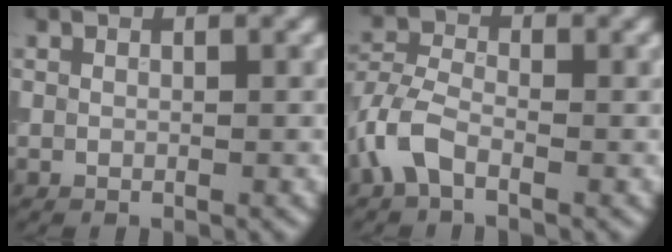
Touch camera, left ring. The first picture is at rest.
{"total": 3.6, "force": [-1.8, 1.9, 2.4], "torque": [-0.057, 0.006, -0.051]}